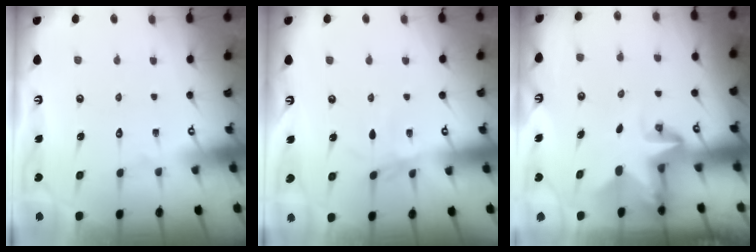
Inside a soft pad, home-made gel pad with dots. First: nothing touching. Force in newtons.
{"total": 1.9, "press": 1.9, "slide": 0.5}
{"total": 3.0, "press": 3.0, "slide": 0.2}